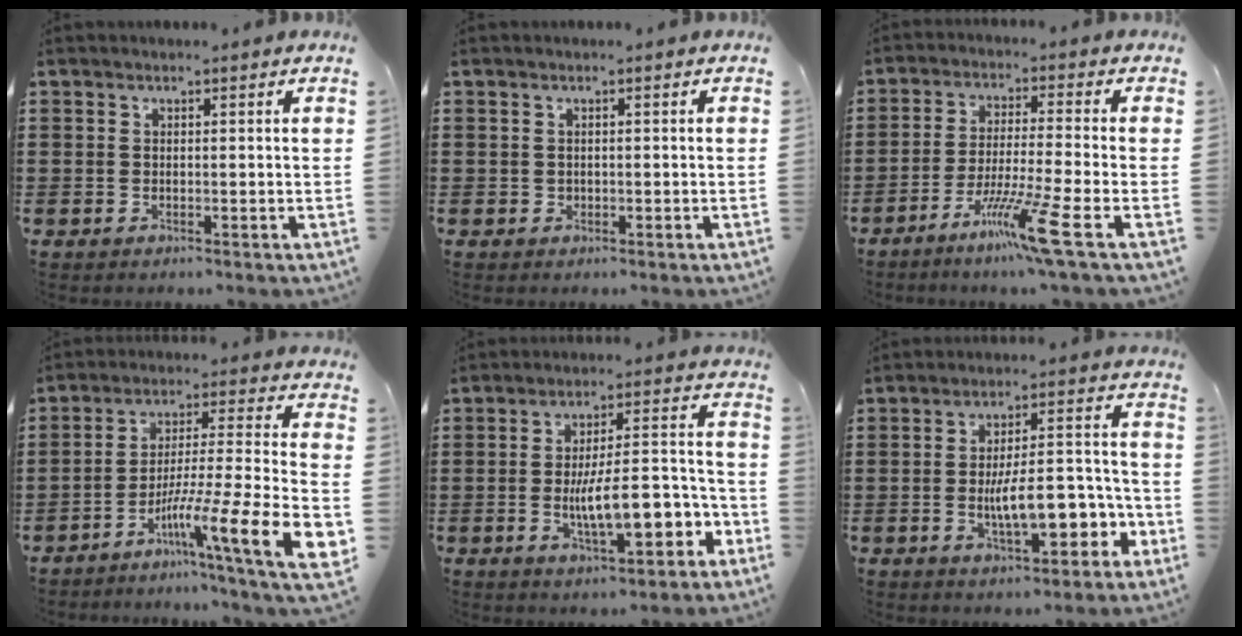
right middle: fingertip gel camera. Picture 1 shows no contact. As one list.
[{"total": 0.6, "force": [0.1, 0.6, 0.1], "torque": [-0.003, 0.005, 0.001]}, {"total": 9.4, "force": [-5.7, -0.8, 7.4], "torque": [-0.138, -0.015, -0.107]}, {"total": 13.0, "force": [-7.0, 0.7, 11.0], "torque": [-0.198, -0.017, -0.131]}, {"total": 10.2, "force": [-3.7, 3.4, 8.9], "torque": [-0.130, -0.007, -0.065]}, {"total": 9.2, "force": [-3.1, 3.3, 8.0], "torque": [-0.110, -0.007, -0.055]}]